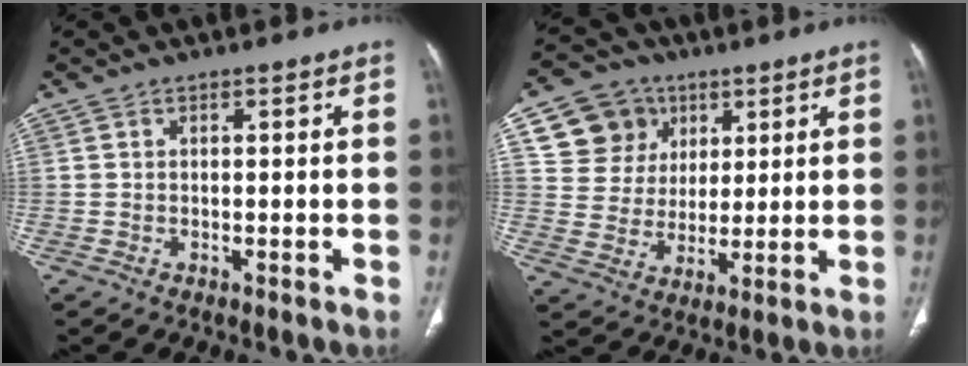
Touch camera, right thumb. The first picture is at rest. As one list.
[{"total": 11.7, "force": [5.1, 10.1, 2.9], "torque": [-0.018, -0.011, 0.097]}]